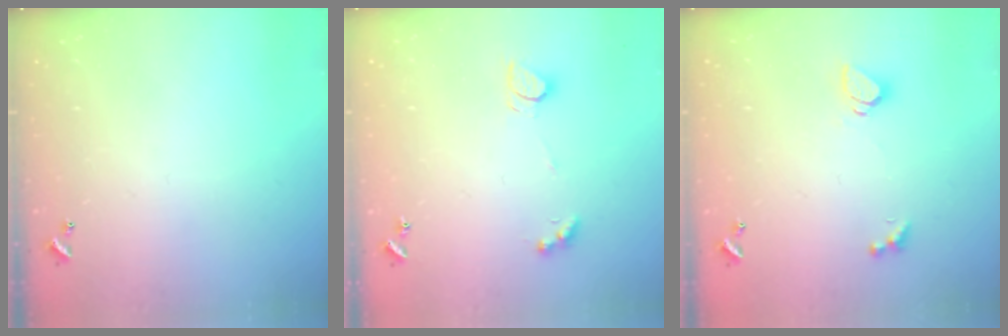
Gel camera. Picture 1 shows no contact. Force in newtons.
{"total": 2.2, "press": 2.2, "slide": 0.4}
{"total": 1.2, "press": 1.1, "slide": 0.5}